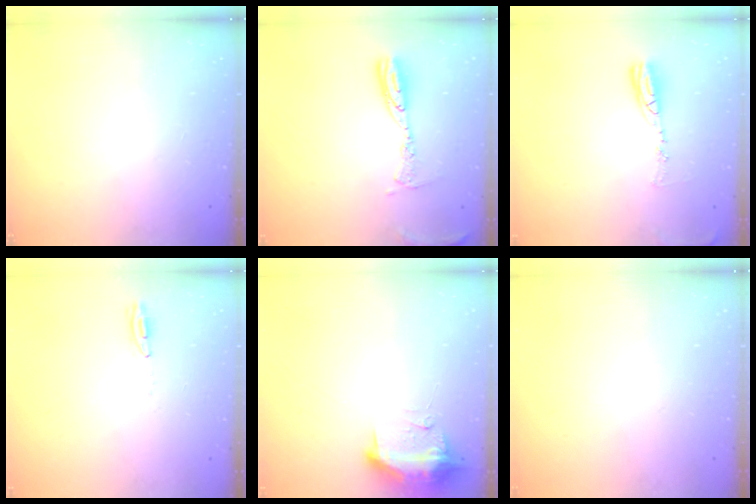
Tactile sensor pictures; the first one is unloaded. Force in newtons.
{"total": 9.5, "press": 9.4, "slide": 0.9}
{"total": 8.9, "press": 8.9, "slide": 0.8}
{"total": 3.4, "press": 2.9, "slide": 1.7}
{"total": 10.0, "press": 9.9, "slide": 1.7}
{"total": 0.0}